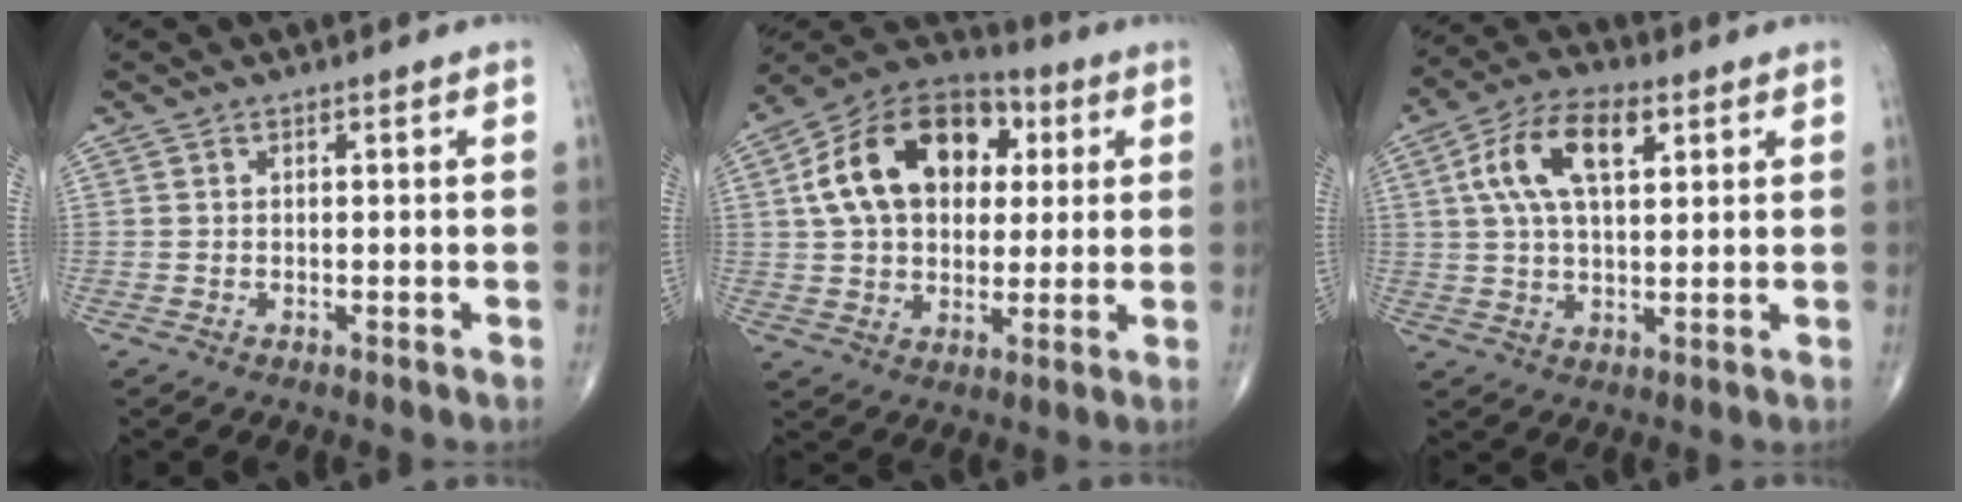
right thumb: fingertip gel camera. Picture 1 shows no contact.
{"total": 19.7, "force": [4.4, 13.6, 13.6], "torque": [-0.205, 0.015, 0.068]}
{"total": 12.2, "force": [4.0, 6.0, 9.8], "torque": [-0.181, 0.011, 0.070]}